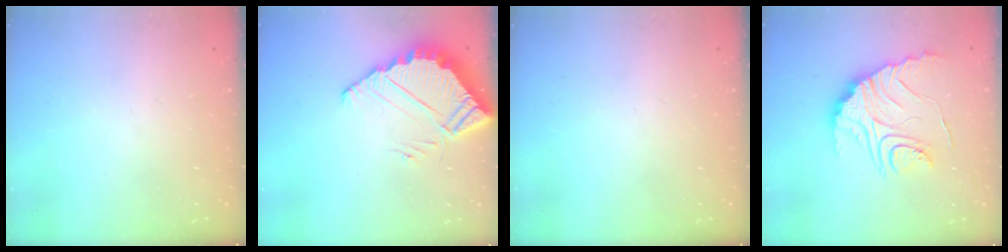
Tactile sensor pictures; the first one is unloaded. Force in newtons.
{"total": 6.2, "press": 6.2, "slide": 0.4}
{"total": 0.0}
{"total": 13.3, "press": 13.3, "slide": 0.6}